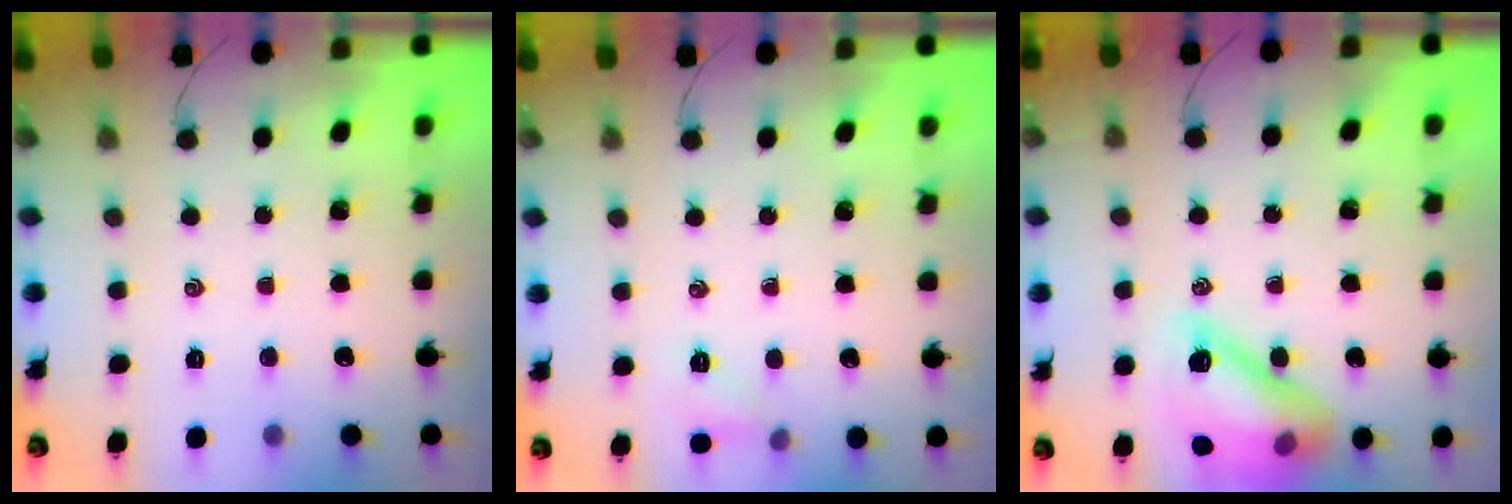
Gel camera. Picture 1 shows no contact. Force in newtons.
{"total": 5.6, "press": 5.5, "slide": 1.4}
{"total": 16.8, "press": 16.7, "slide": 1.9}